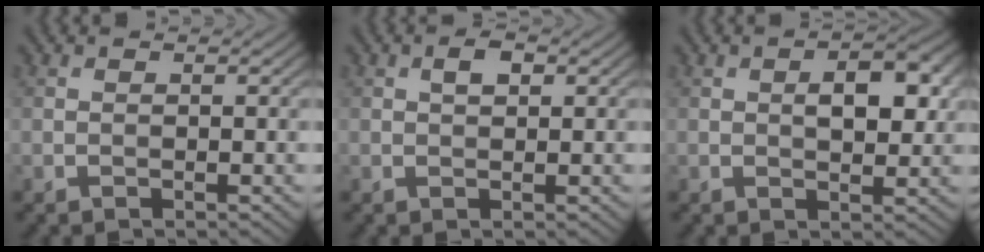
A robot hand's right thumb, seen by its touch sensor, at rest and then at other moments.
{"total": 1.9, "force": [0.6, 0.9, 1.5], "torque": [-0.025, 0.003, 0.009]}
{"total": 5.3, "force": [1.0, 2.6, 4.5], "torque": [-0.066, 0.002, 0.014]}